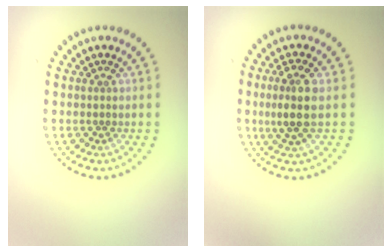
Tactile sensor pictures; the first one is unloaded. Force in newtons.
{"total": 3.3, "press": 3.1, "slide": 1.2}